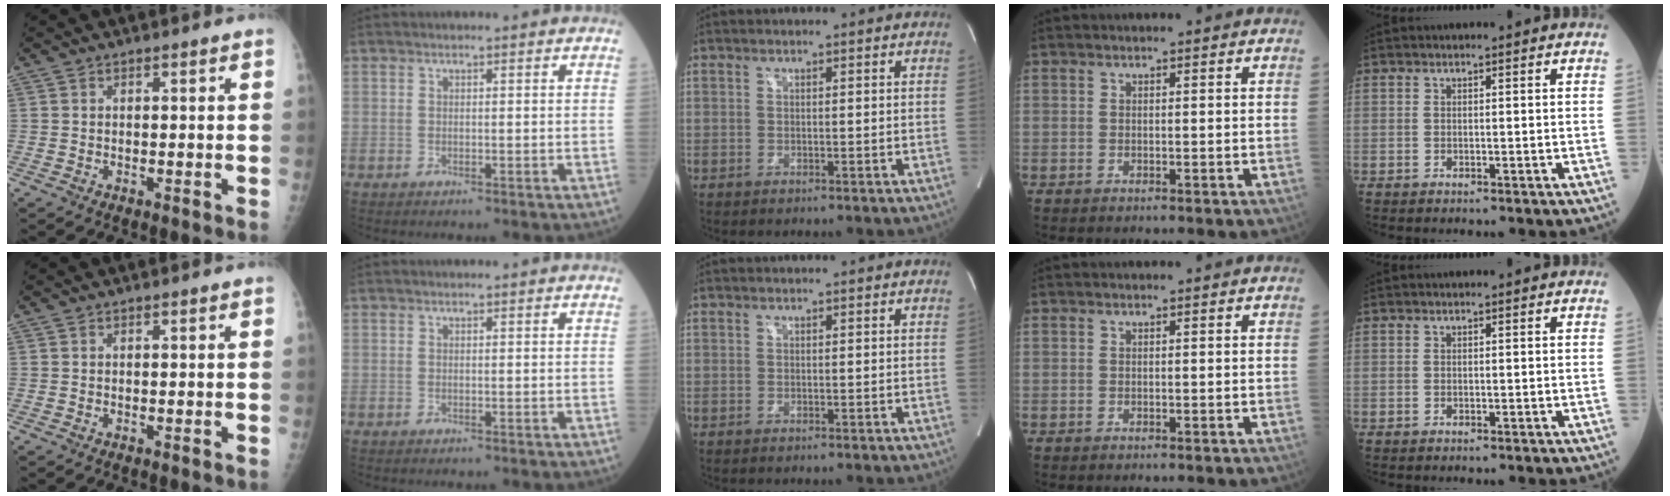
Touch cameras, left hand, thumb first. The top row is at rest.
{}